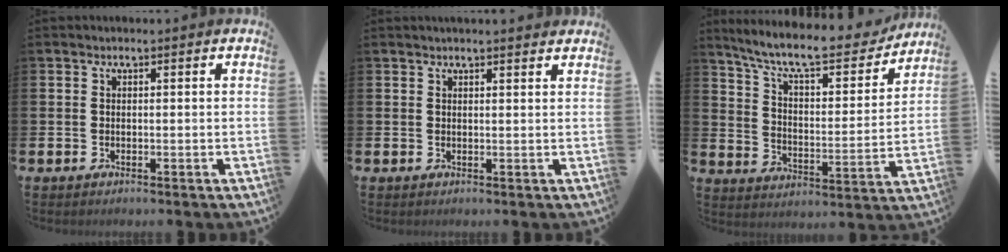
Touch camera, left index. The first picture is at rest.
{"total": 1.5, "force": [1.5, -0.1, 0.2], "torque": [0.006, -0.009, 0.025]}
{"total": 10.1, "force": [8.9, 2.2, 4.3], "torque": [-0.103, -0.062, 0.147]}